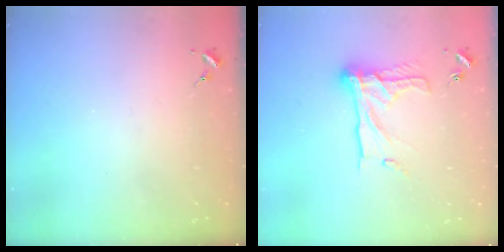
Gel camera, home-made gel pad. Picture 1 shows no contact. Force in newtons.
{"total": 15.7, "press": 15.6, "slide": 1.3}